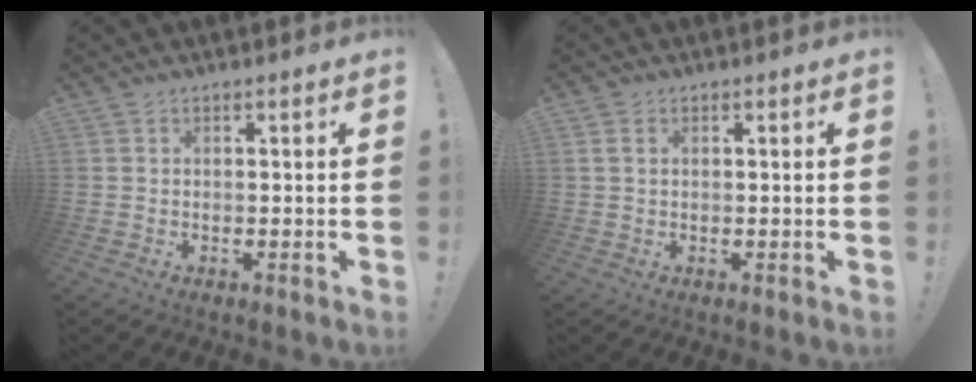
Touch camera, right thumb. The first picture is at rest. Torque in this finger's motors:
{"motor_torque": [-0.10, -0.01, -0.16, 0.06, 0.08]}